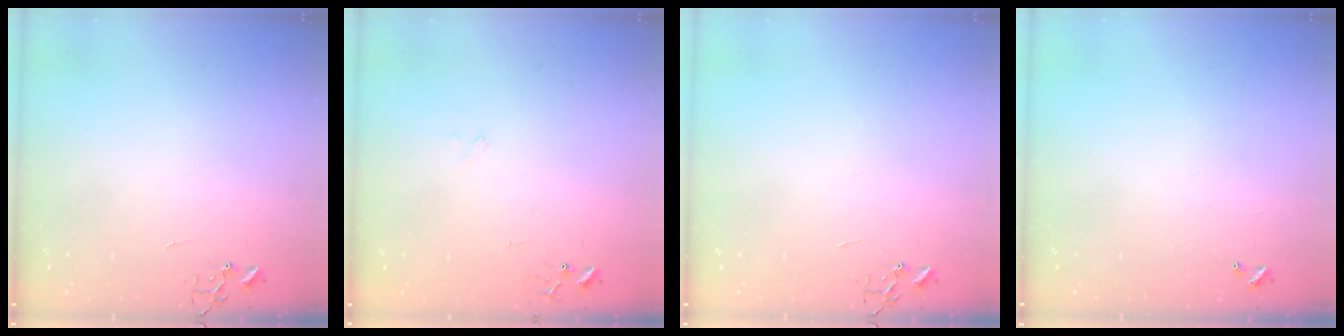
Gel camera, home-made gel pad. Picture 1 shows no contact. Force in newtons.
{"total": 7.6, "press": 7.6, "slide": 0.5}
{"total": 0.0}
{"total": 0.0}